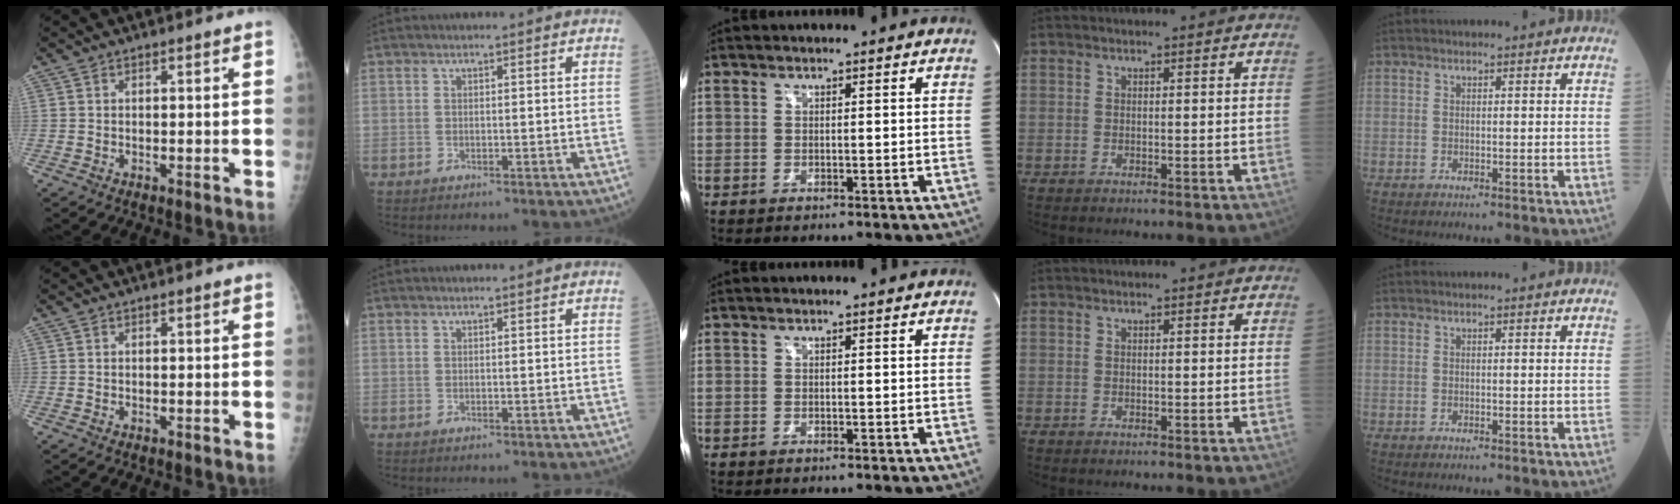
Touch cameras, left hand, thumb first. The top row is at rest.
{}